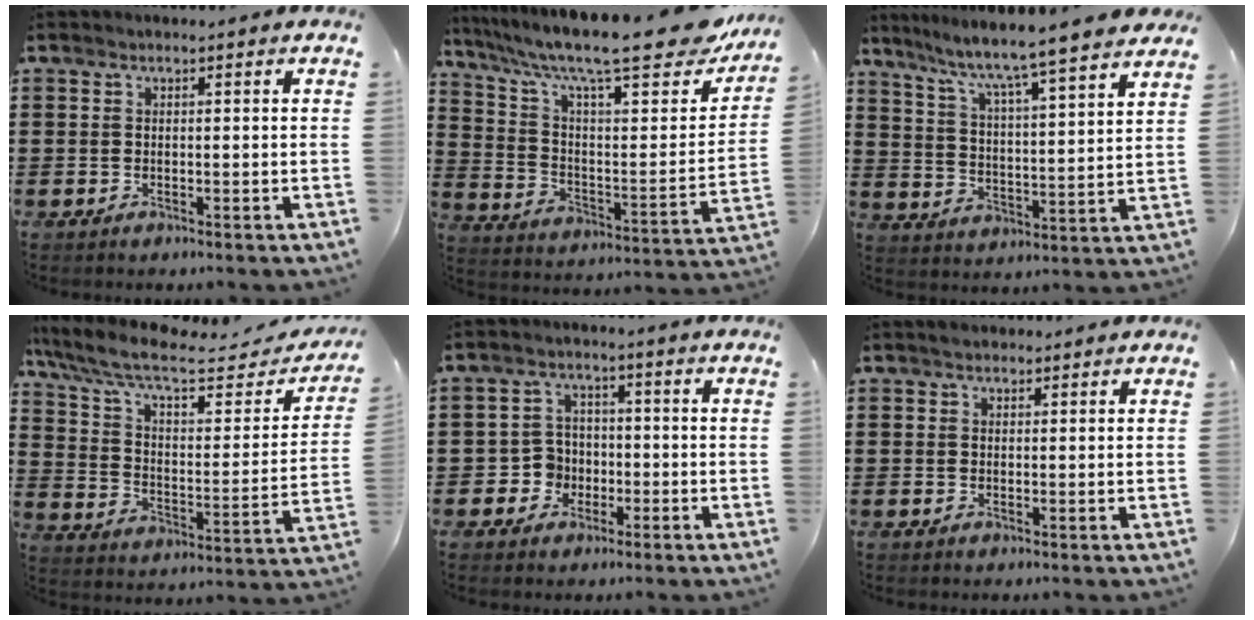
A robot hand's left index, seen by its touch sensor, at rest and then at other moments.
{"total": 14.2, "force": [10.9, 2.2, 8.8], "torque": [-0.175, -0.072, 0.176]}
{"total": 6.4, "force": [5.7, -0.9, 2.7], "torque": [-0.076, -0.052, 0.088]}
{"total": 10.0, "force": [7.5, 2.1, 6.4], "torque": [-0.149, -0.041, 0.125]}
{"total": 4.3, "force": [-1.3, 3.9, 1.4], "torque": [-0.036, 0.008, -0.026]}
{"total": 1.3, "force": [1.1, 0.5, 0.2], "torque": [-0.006, 0.003, 0.023]}